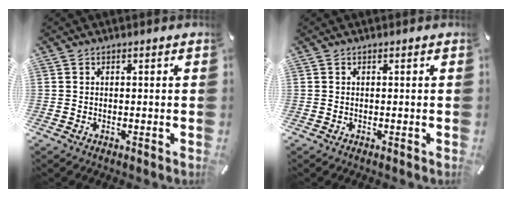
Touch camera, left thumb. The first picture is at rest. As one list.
[{"total": 0.0}]